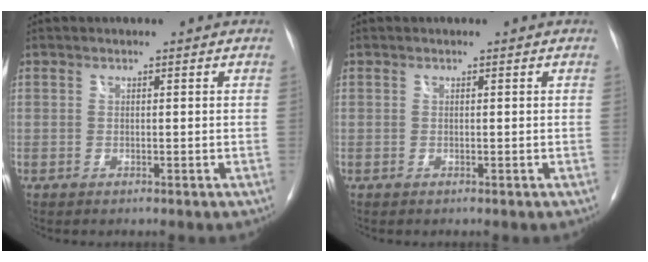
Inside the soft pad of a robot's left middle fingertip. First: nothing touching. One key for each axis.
{"total": 0.0}